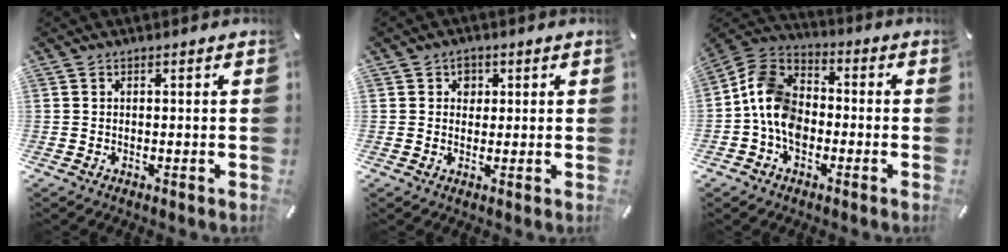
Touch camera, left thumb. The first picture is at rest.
{"total": 2.8, "force": [0.7, 2.5, 0.9], "torque": [0.002, -0.003, 0.006]}
{"total": 10.3, "force": [-2.9, 7.9, 5.8], "torque": [-0.137, 0.023, -0.056]}